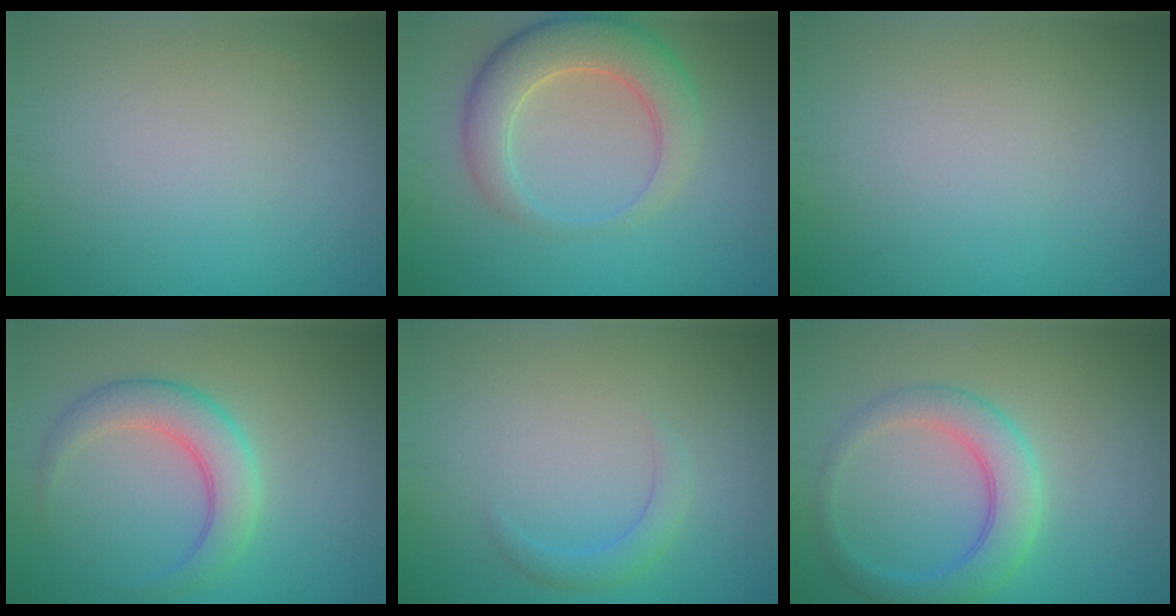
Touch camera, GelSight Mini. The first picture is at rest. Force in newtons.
{"total": 5.7, "press": 5.7, "slide": 0.3}
{"total": 0.0}
{"total": 4.2, "press": 4.2, "slide": 0.1}
{"total": 1.8, "press": 1.8, "slide": 0.2}
{"total": 4.5, "press": 4.5, "slide": 0.1}